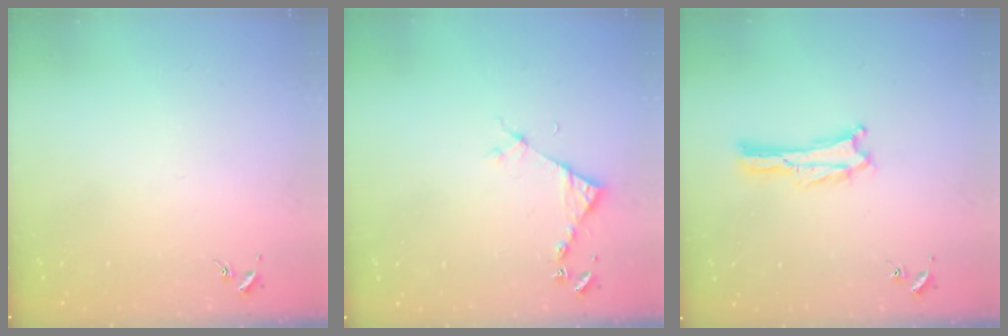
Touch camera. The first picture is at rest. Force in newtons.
{"total": 4.1, "press": 4.1, "slide": 0.3}
{"total": 0.0}